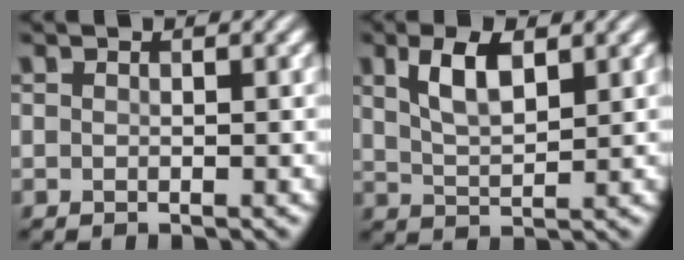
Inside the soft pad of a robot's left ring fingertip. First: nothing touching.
{"total": 4.1, "force": [2.0, 1.7, 3.2], "torque": [-0.068, 0.003, 0.040]}